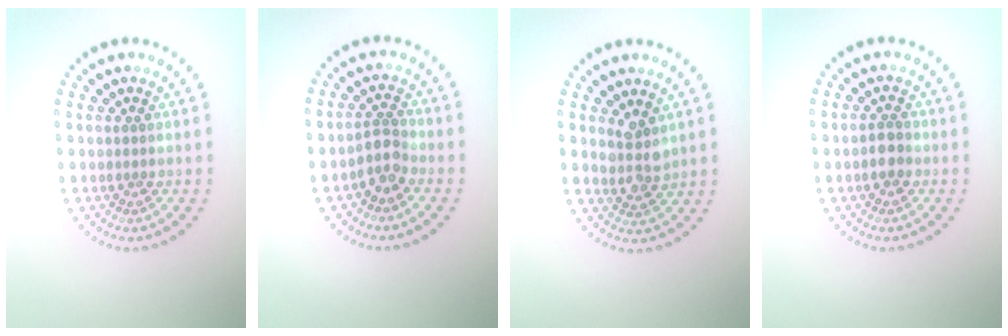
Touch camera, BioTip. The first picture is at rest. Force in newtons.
{"total": 2.1, "press": 1.6, "slide": 1.3}
{"total": 2.5, "press": 2.2, "slide": 1.2}
{"total": 1.6, "press": 1.5, "slide": 0.5}